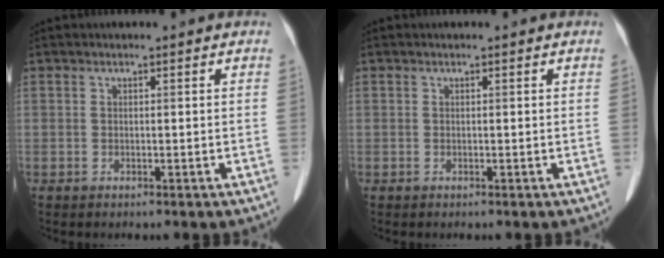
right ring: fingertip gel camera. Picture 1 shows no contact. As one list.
[{"total": 0.0}]